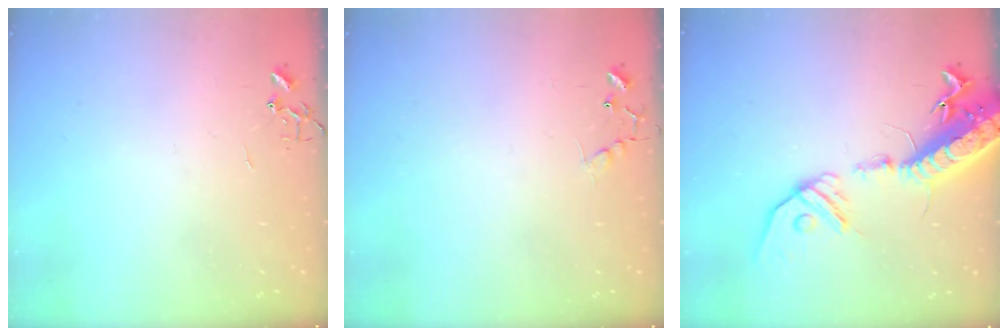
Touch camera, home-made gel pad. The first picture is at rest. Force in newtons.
{"total": 6.7, "press": 6.7, "slide": 0.4}
{"total": 20.4, "press": 19.9, "slide": 4.3}